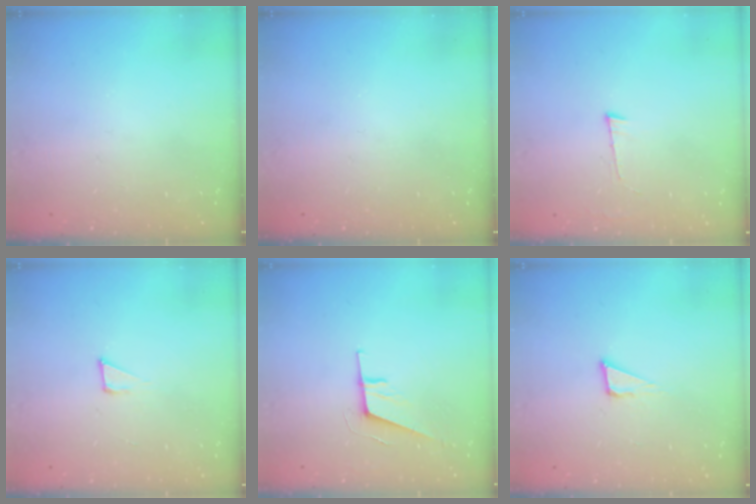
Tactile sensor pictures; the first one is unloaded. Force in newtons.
{"total": 0.0}
{"total": 4.5, "press": 4.0, "slide": 2.0}
{"total": 4.6, "press": 4.5, "slide": 0.3}
{"total": 7.7, "press": 7.4, "slide": 2.3}
{"total": 3.2, "press": 3.1, "slide": 0.8}